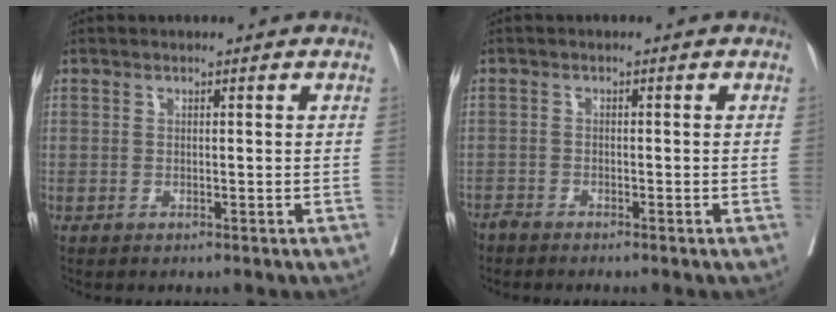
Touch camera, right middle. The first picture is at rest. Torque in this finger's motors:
{"motor_torque": [1.08, -1.06, 0.46, 0.18]}